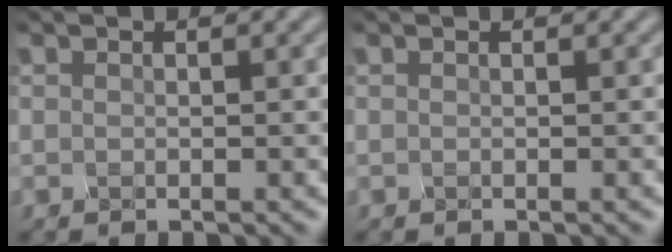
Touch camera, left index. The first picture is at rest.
{"total": 0.0}